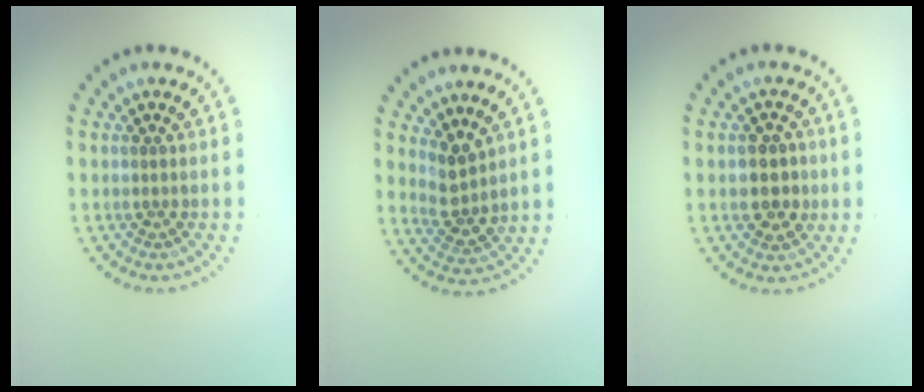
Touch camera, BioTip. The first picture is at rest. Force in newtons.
{"total": 2.5, "press": 1.9, "slide": 1.6}
{"total": 3.0, "press": 3.0, "slide": 0.1}